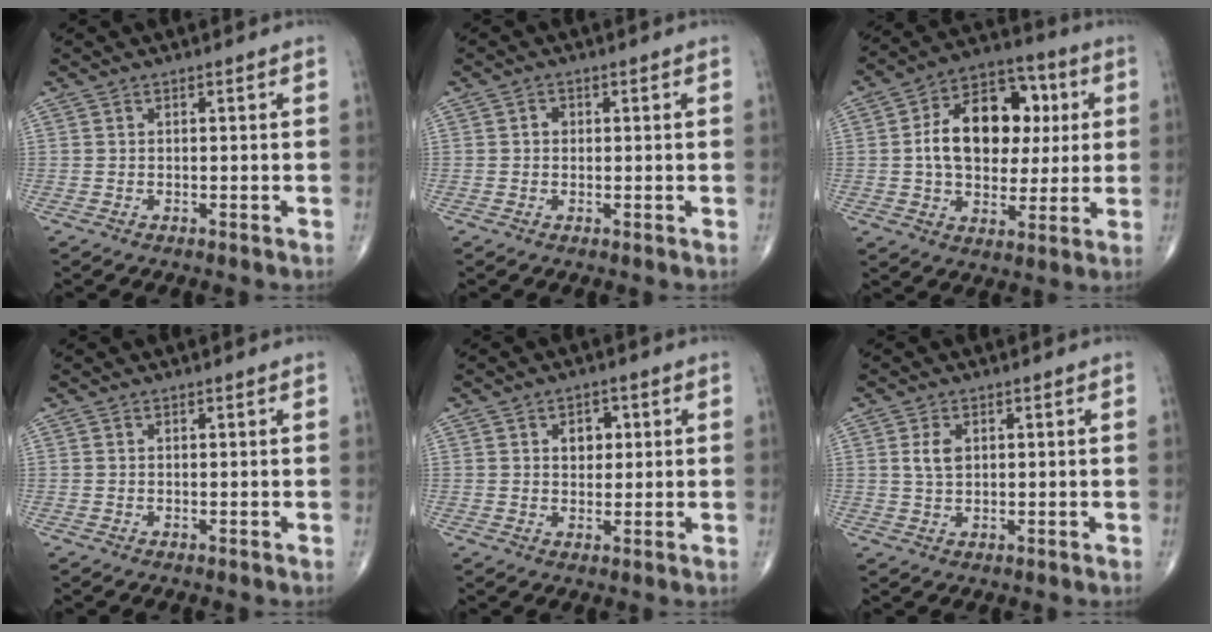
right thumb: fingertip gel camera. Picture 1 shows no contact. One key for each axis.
{"total": 1.2, "fx": 0.0, "fy": 1.1, "fz": 0.6, "tx": -0.003, "ty": 0.003, "tz": -0.002}
{"total": 18.2, "fx": 2.5, "fy": 12.3, "fz": 13.2, "tx": -0.170, "ty": 0.020, "tz": 0.036}
{"total": 0.0}
{"total": 4.2, "fx": 1.2, "fy": 3.0, "fz": 2.7, "tx": -0.015, "ty": -0.002, "tz": 0.015}
{"total": 3.3, "fx": 0.9, "fy": 2.0, "fz": 2.4, "tx": -0.043, "ty": -0.002, "tz": 0.019}